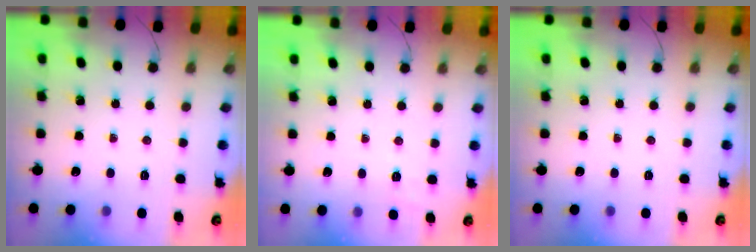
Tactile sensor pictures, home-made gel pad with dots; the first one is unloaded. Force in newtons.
{"total": 1.8, "press": 0.1, "slide": 1.8}
{"total": 0.0}